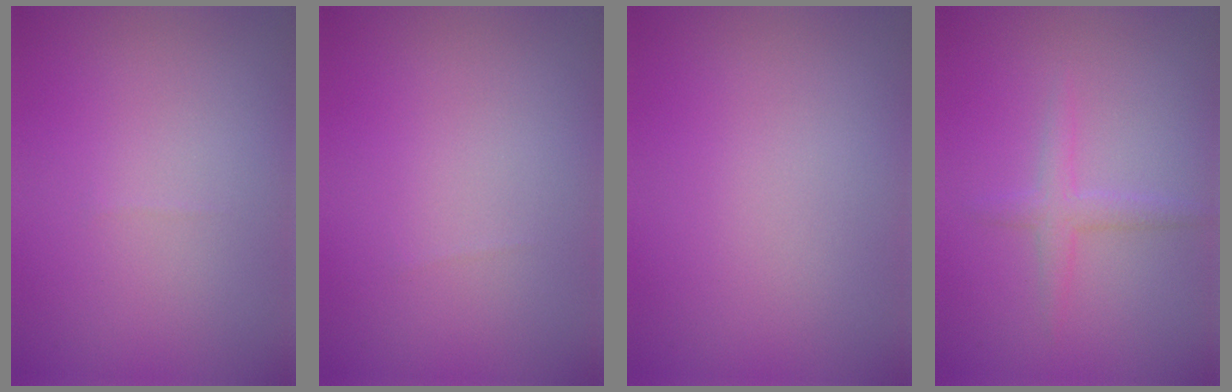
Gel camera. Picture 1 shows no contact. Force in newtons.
{"total": 0.0}
{"total": 0.0}
{"total": 1.9, "press": 1.9, "slide": 0.1}